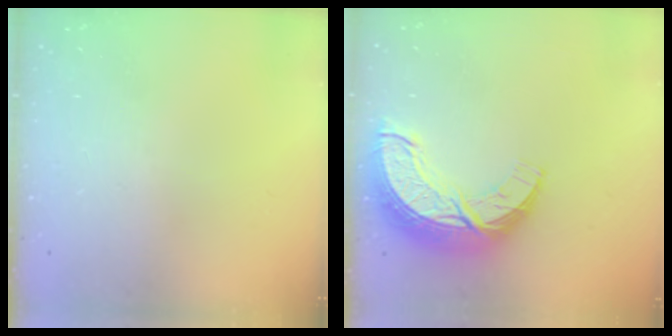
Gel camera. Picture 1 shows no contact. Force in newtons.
{"total": 15.1, "press": 15.1, "slide": 1.3}